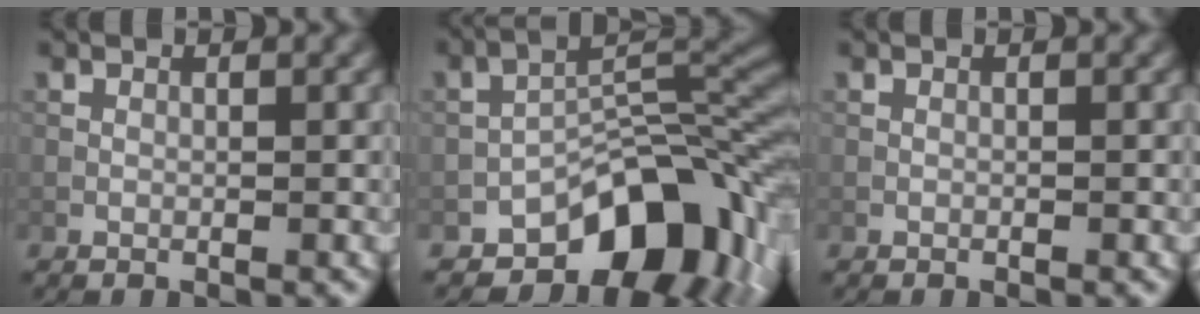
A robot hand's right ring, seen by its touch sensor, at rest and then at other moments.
{"total": 11.8, "force": [-6.9, 5.9, 7.5], "torque": [-0.084, 0.005, -0.124]}
{"total": 0.0}